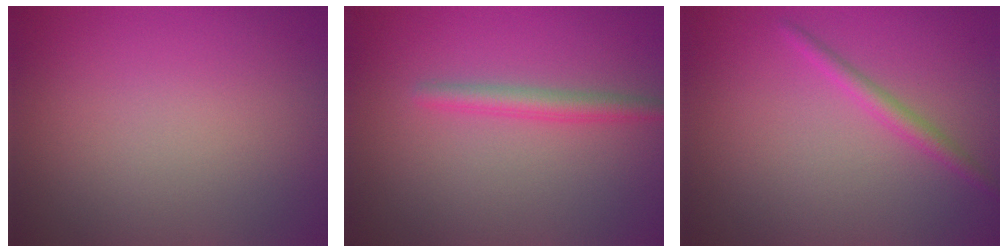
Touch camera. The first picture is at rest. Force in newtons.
{"total": 2.2, "press": 2.1, "slide": 0.1}
{"total": 1.7, "press": 1.7, "slide": 0.1}